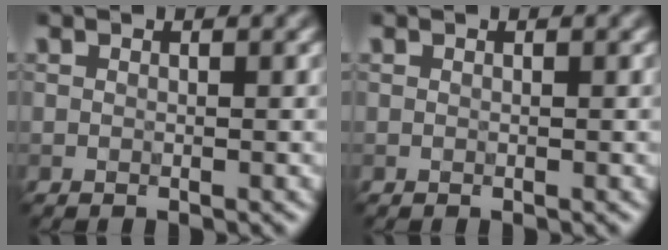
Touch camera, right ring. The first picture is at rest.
{"total": 0.0}